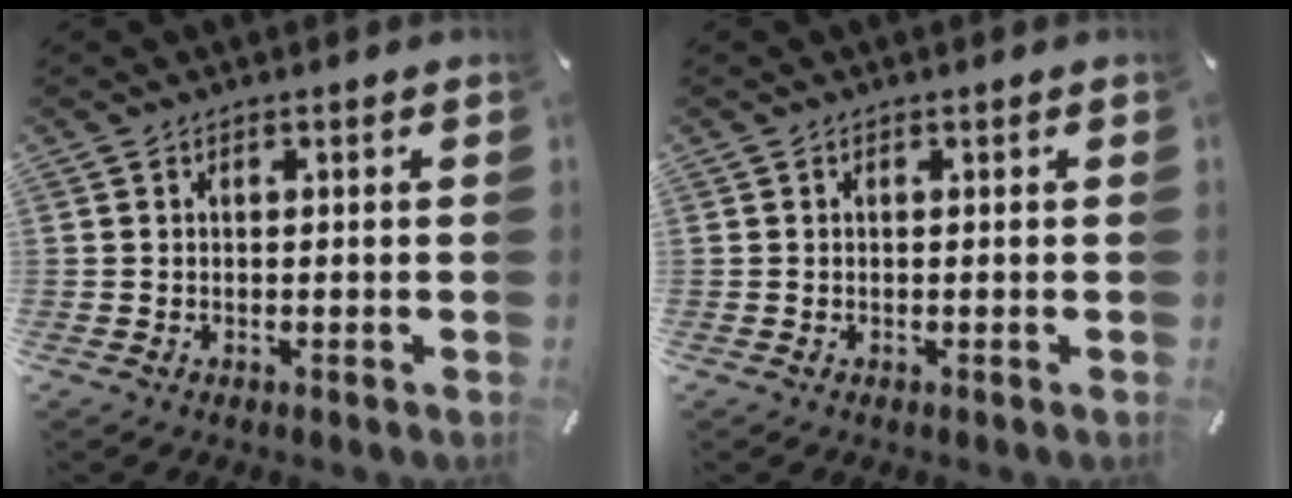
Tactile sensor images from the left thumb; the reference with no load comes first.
{"total": 0.0}